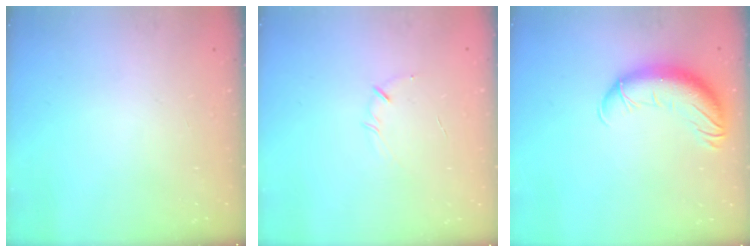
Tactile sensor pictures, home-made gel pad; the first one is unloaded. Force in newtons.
{"total": 4.2, "press": 4.1, "slide": 1.0}
{"total": 13.6, "press": 13.1, "slide": 3.6}